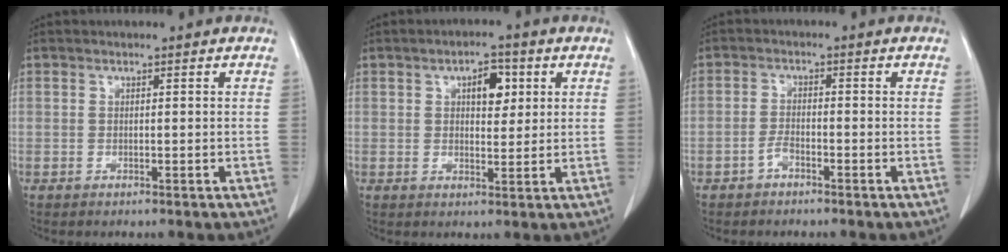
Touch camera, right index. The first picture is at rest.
{"total": 4.8, "force": [1.7, 2.3, 3.8], "torque": [-0.058, 0.008, 0.026]}
{"total": 1.9, "force": [-1.2, 0.9, 1.2], "torque": [-0.021, 0.006, -0.022]}